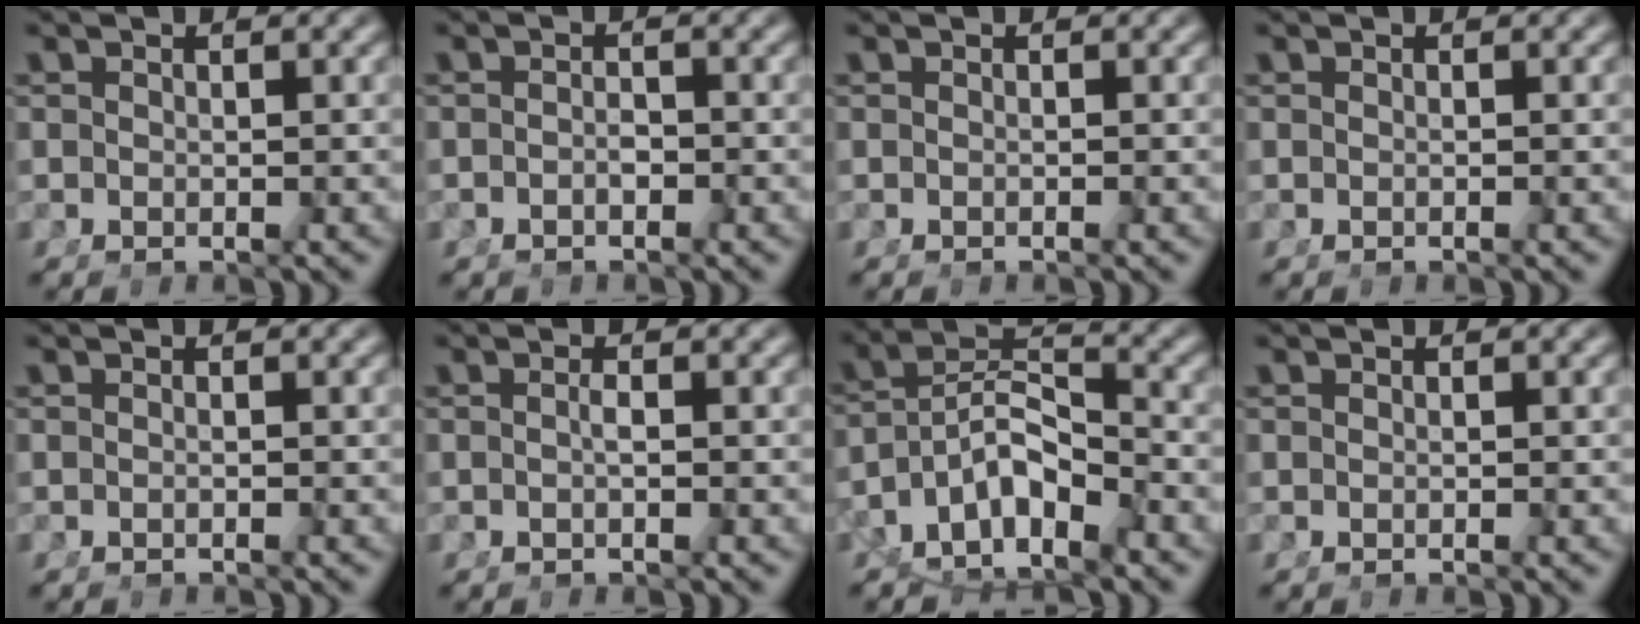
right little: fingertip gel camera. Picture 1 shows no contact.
{"total": 1.0, "force": [-0.8, 0.4, 0.4], "torque": [-0.003, 0.000, -0.014]}
{"total": 0.0}
{"total": 0.0}
{"total": 0.0}
{"total": 0.9, "force": [-0.3, 0.1, 0.8], "torque": [-0.011, 0.003, -0.007]}
{"total": 12.0, "force": [-5.0, 9.4, 5.6], "torque": [-0.116, -0.027, -0.085]}
{"total": 0.0}